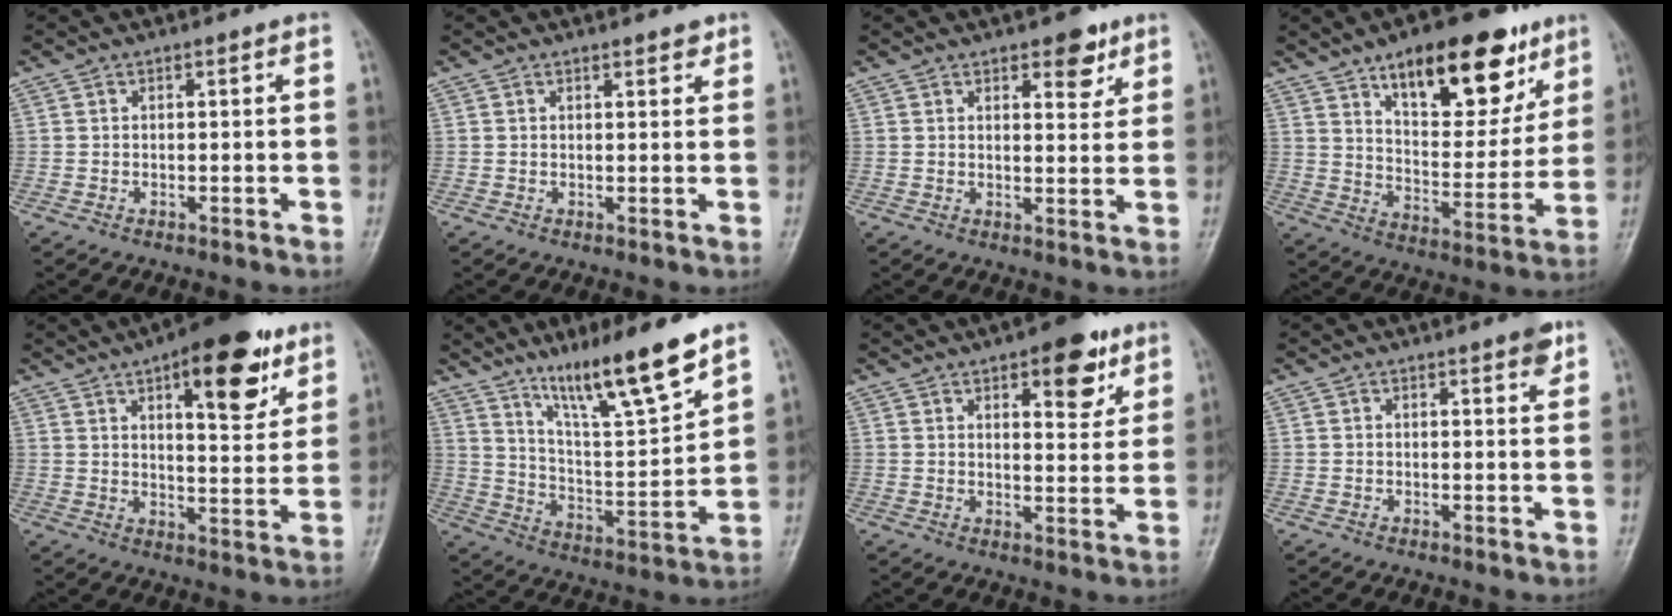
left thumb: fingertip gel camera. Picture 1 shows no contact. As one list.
[{"total": 1.9, "force": [1.4, 0.7, 1.1], "torque": [-0.007, -0.007, 0.017]}, {"total": 5.7, "force": [3.4, 2.7, 3.7], "torque": [-0.025, -0.018, 0.043]}, {"total": 21.3, "force": [12.4, 9.1, 14.8], "torque": [-0.166, -0.051, 0.196]}, {"total": 16.6, "force": [8.9, 6.4, 12.4], "torque": [-0.133, -0.034, 0.125]}, {"total": 16.8, "force": [11.8, 2.1, 11.7], "torque": [-0.182, -0.070, 0.213]}, {"total": 10.1, "force": [5.6, 4.3, 7.3], "torque": [-0.068, -0.026, 0.075]}, {"total": 2.7, "force": [1.7, 0.6, 2.0], "torque": [-0.021, -0.008, 0.019]}]